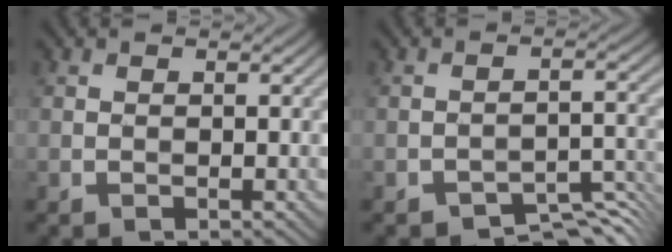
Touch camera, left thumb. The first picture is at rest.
{"total": 4.5, "force": [-4.3, 0.7, 1.1], "torque": [-0.010, 0.006, -0.062]}